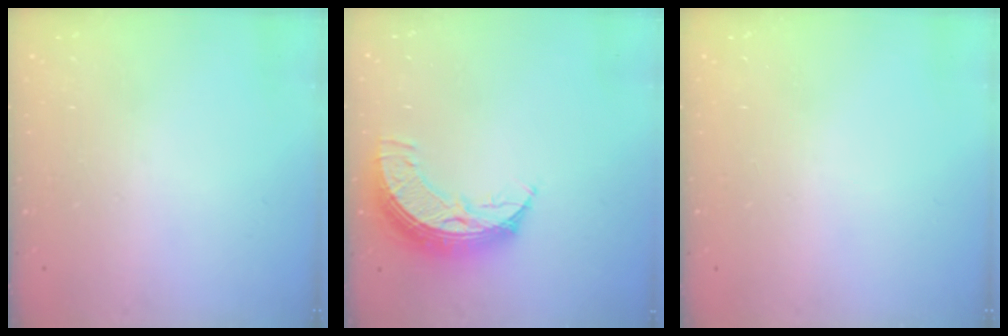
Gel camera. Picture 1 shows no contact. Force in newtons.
{"total": 10.6, "press": 10.6, "slide": 1.0}
{"total": 0.0}